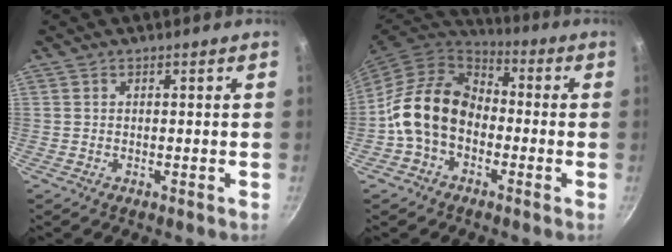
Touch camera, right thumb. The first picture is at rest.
{"total": 14.5, "force": [-2.4, 10.7, 9.4], "torque": [-0.136, 0.037, -0.063]}